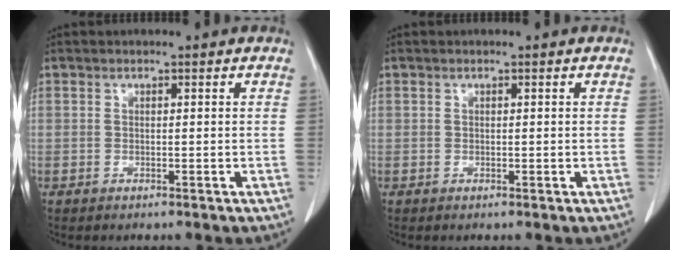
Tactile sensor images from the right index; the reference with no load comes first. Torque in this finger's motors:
{"motor_torque": [-0.12, 0.13, -0.07, -0.01]}